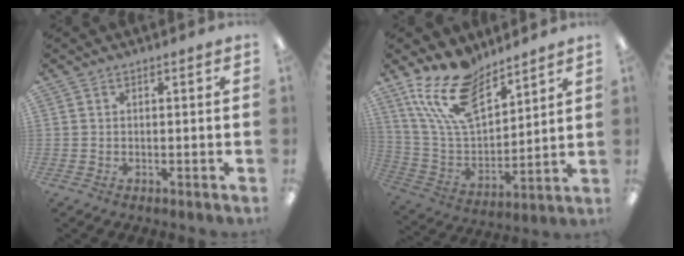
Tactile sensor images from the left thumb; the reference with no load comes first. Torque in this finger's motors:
{"motor_torque": [0.22, 0.20, 1.23, -1.53, 0.28]}